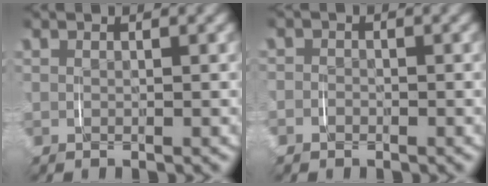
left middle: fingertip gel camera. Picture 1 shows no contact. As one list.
[{"total": 1.6, "force": [-0.7, 1.5, 0.0], "torque": [-0.007, -0.003, -0.020]}]